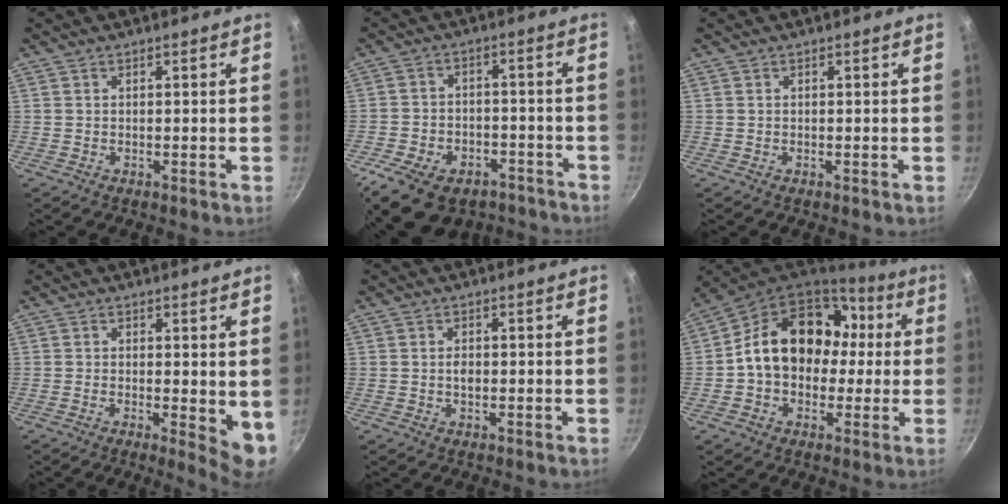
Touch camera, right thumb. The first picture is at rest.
{"total": 16.6, "force": [-10.2, 10.2, 8.2], "torque": [-0.133, 0.051, -0.146]}
{"total": 0.0}
{"total": 6.1, "force": [0.0, 2.0, 5.7], "torque": [-0.072, -0.017, 0.000]}
{"total": 1.6, "force": [-0.1, 1.0, 1.2], "torque": [-0.019, 0.004, -0.003]}
{"total": 19.8, "force": [1.8, 15.1, 12.7], "torque": [-0.172, 0.049, 0.022]}